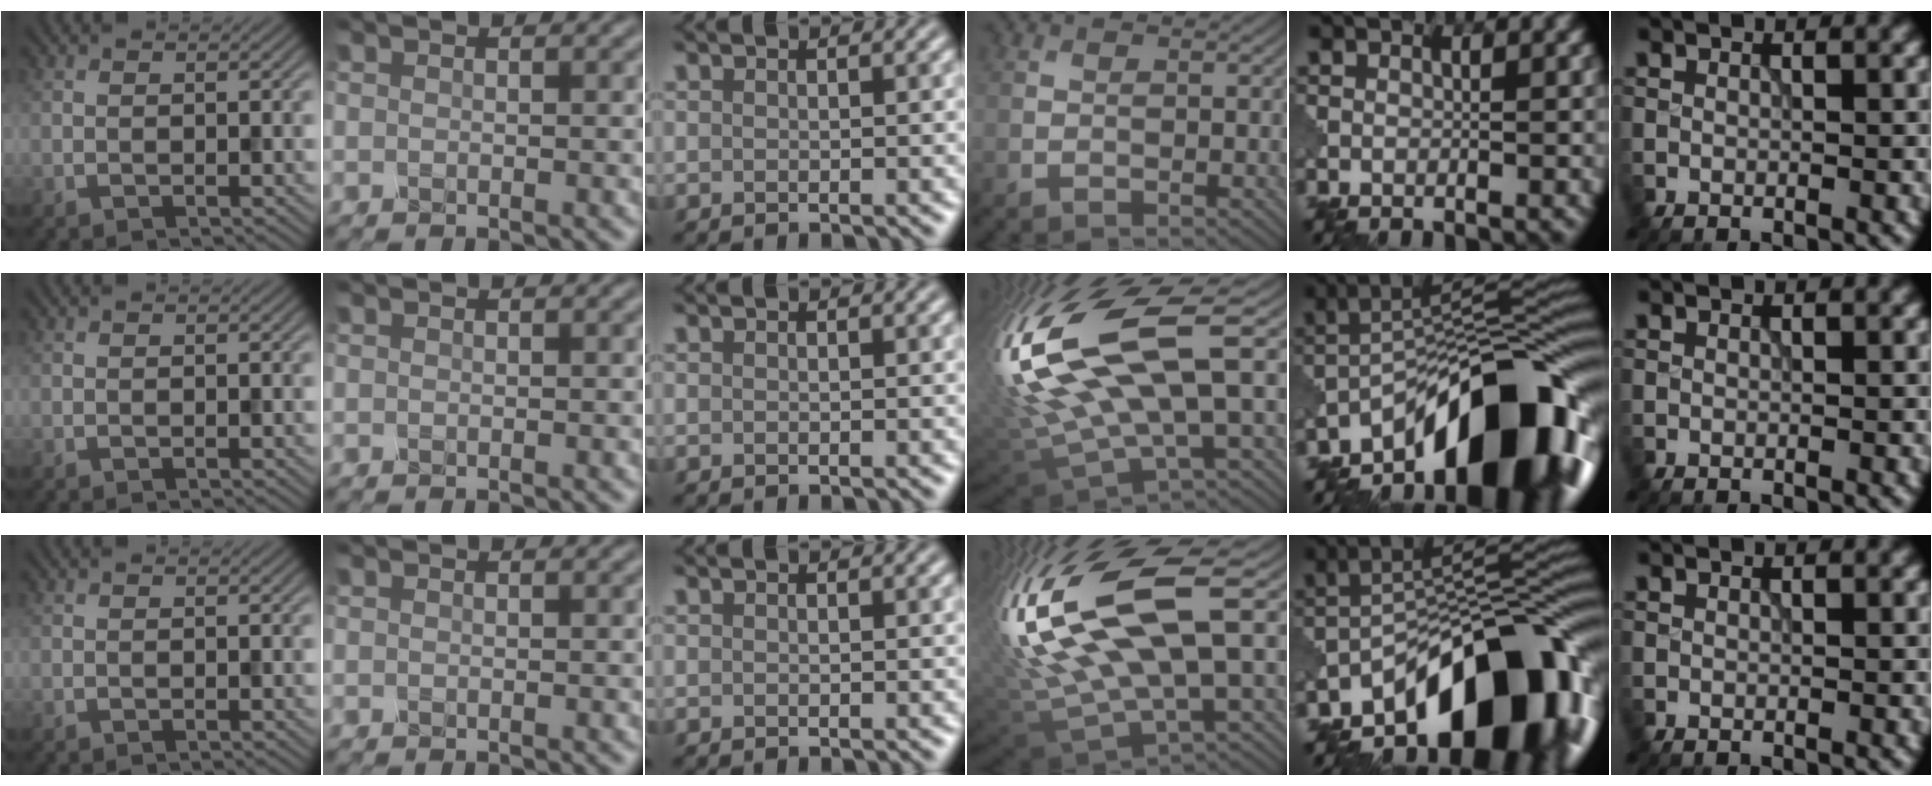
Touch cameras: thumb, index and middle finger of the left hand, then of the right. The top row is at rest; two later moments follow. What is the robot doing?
{"motion": "shake", "object": "salt shaker"}